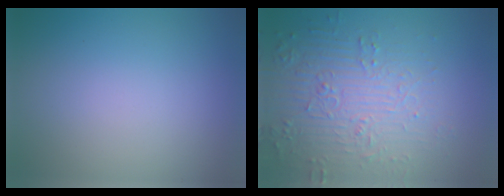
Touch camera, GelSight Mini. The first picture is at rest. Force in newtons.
{"total": 4.4, "press": 4.4, "slide": 0.6}